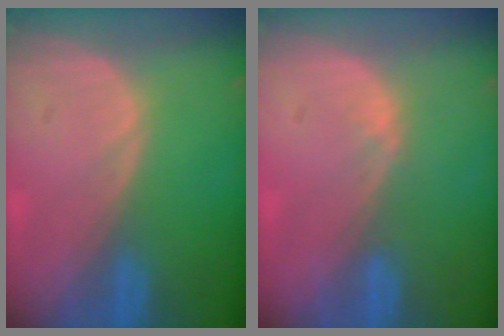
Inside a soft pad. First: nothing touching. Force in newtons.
{"total": 1.0, "press": 0.8, "slide": 0.6}